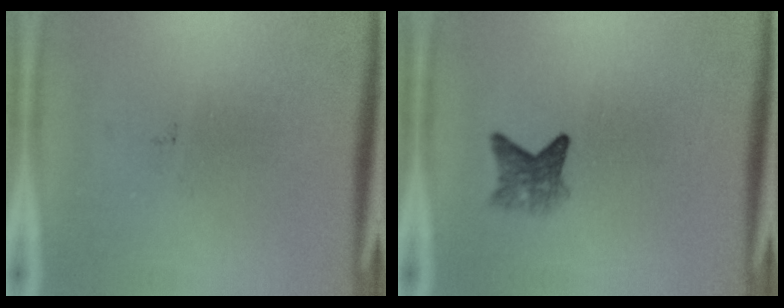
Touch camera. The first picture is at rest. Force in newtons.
{"total": 3.0}